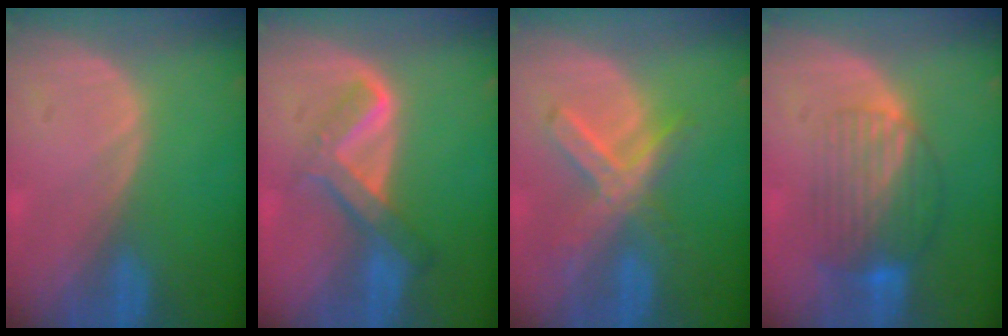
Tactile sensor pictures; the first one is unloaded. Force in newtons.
{"total": 6.7, "press": 5.7, "slide": 3.6}
{"total": 7.5, "press": 6.4, "slide": 3.8}
{"total": 8.3, "press": 7.3, "slide": 4.0}